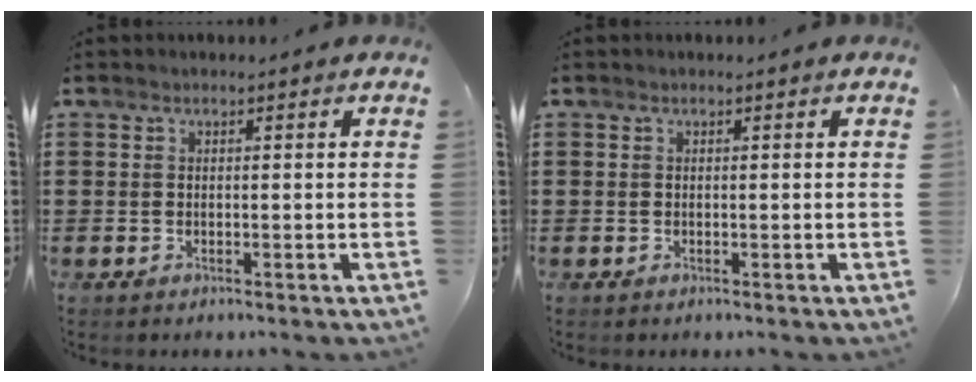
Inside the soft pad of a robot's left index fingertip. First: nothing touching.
{"total": 0.0}